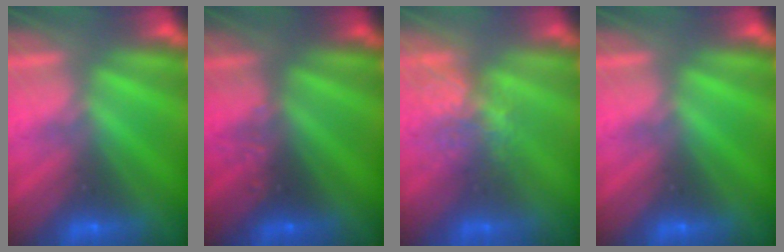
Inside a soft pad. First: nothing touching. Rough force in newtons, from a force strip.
{"total": 2.4}
{"total": 3.7}
{"total": 0.0}